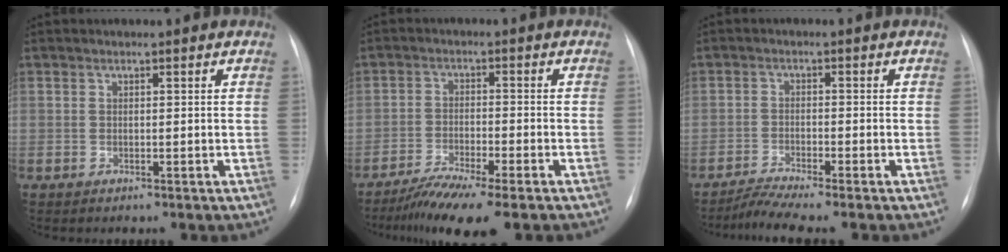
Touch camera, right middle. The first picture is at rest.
{"total": 8.1, "force": [-6.2, -0.1, 5.2], "torque": [-0.089, -0.024, -0.107]}
{"total": 4.3, "force": [-3.8, -1.0, 1.8], "torque": [-0.039, -0.015, -0.074]}